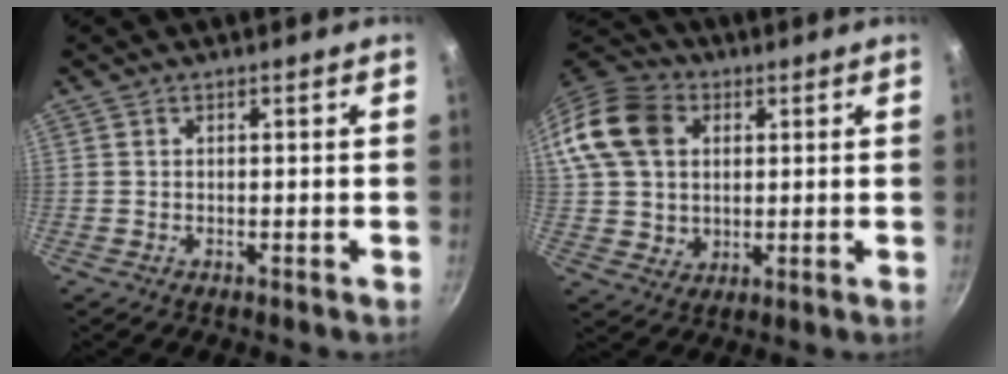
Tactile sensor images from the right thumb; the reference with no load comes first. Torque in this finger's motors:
{"motor_torque": [-0.82, 1.16, 0.21, -0.15, 0.14]}